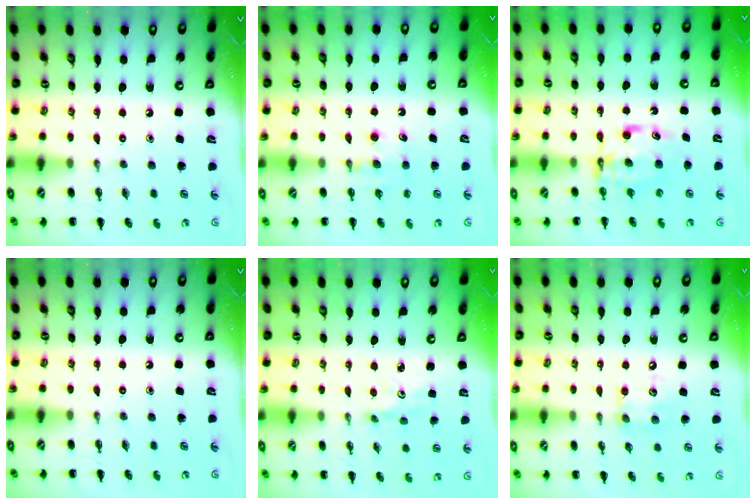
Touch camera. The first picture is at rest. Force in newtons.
{"total": 4.4, "press": 4.3, "slide": 1.1}
{"total": 7.6, "press": 7.5, "slide": 0.8}
{"total": 0.0}
{"total": 2.4, "press": 2.3, "slide": 0.7}
{"total": 6.8, "press": 6.8, "slide": 0.6}